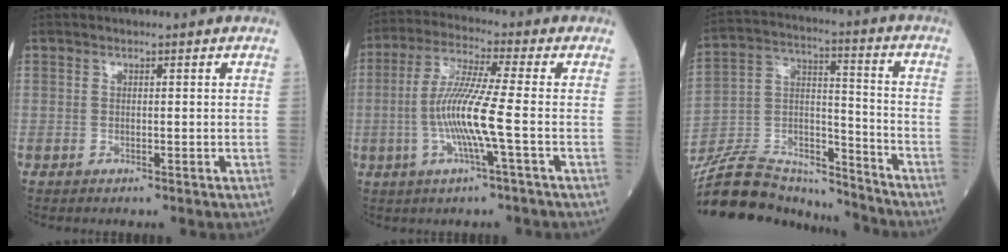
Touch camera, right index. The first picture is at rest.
{"total": 9.7, "force": [-1.8, -0.6, 9.5], "torque": [-0.193, -0.003, -0.039]}
{"total": 20.1, "force": [-18.9, 4.1, 5.2], "torque": [-0.125, 0.024, -0.318]}